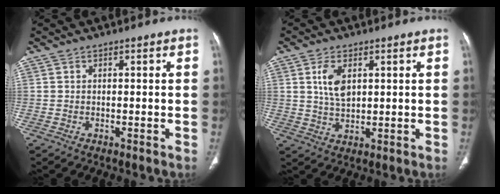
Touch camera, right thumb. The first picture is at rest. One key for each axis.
{"total": 5.8, "fx": 1.9, "fy": 3.2, "fz": 4.5, "tx": -0.082, "ty": -0.009, "tz": 0.039}